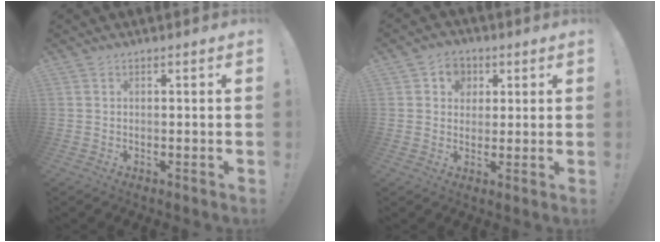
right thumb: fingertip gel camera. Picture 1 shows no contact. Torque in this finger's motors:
{"motor_torque": [0.80, 0.78, 0.02, -0.01, 0.00]}